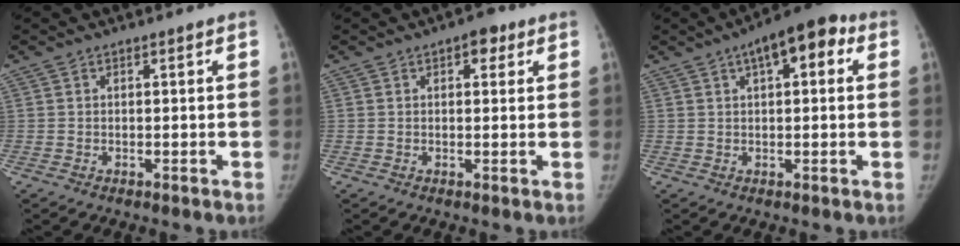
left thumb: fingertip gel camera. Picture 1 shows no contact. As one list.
[{"total": 3.8, "force": [1.8, 2.1, 2.6], "torque": [-0.016, -0.001, 0.018]}, {"total": 10.2, "force": [4.2, 4.5, 8.1], "torque": [-0.092, 0.019, 0.051]}]